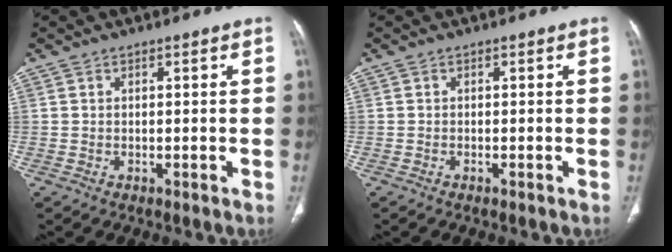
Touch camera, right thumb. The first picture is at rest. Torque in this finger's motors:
{"motor_torque": [2.73, 2.28, 0.15, -0.32, 0.09]}